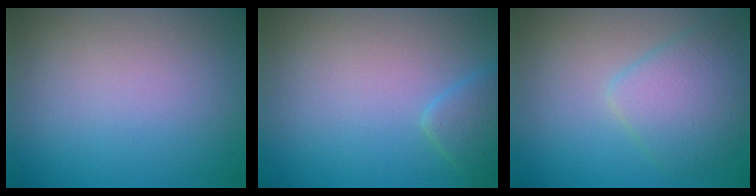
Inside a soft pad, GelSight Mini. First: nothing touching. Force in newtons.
{"total": 1.8, "press": 1.8, "slide": 0.1}
{"total": 4.0, "press": 4.0, "slide": 0.0}